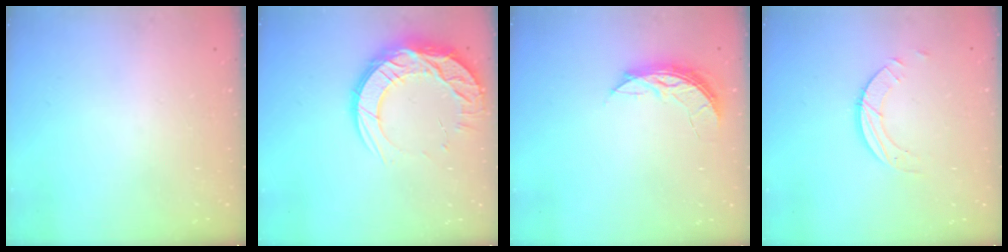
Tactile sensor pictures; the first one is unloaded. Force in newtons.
{"total": 16.5, "press": 16.5, "slide": 1.4}
{"total": 6.1, "press": 6.1, "slide": 0.4}
{"total": 3.4, "press": 3.4, "slide": 0.3}